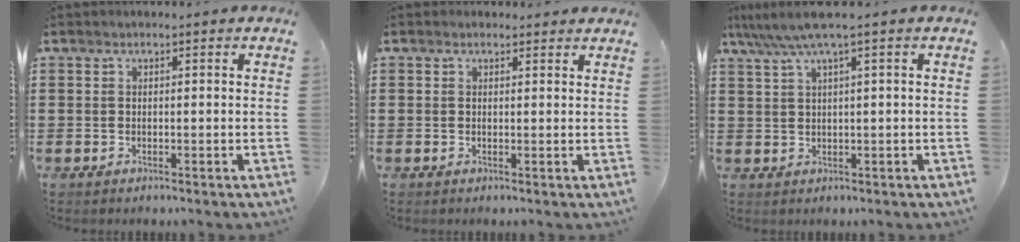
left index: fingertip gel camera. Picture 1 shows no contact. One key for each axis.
{"total": 1.1, "fx": 0.9, "fy": 0.6, "fz": 0.1, "tx": -0.004, "ty": 0.005, "tz": 0.018}
{"total": 3.8, "fx": 1.9, "fy": -0.4, "fz": 3.3, "tx": -0.075, "ty": -0.007, "tz": 0.030}